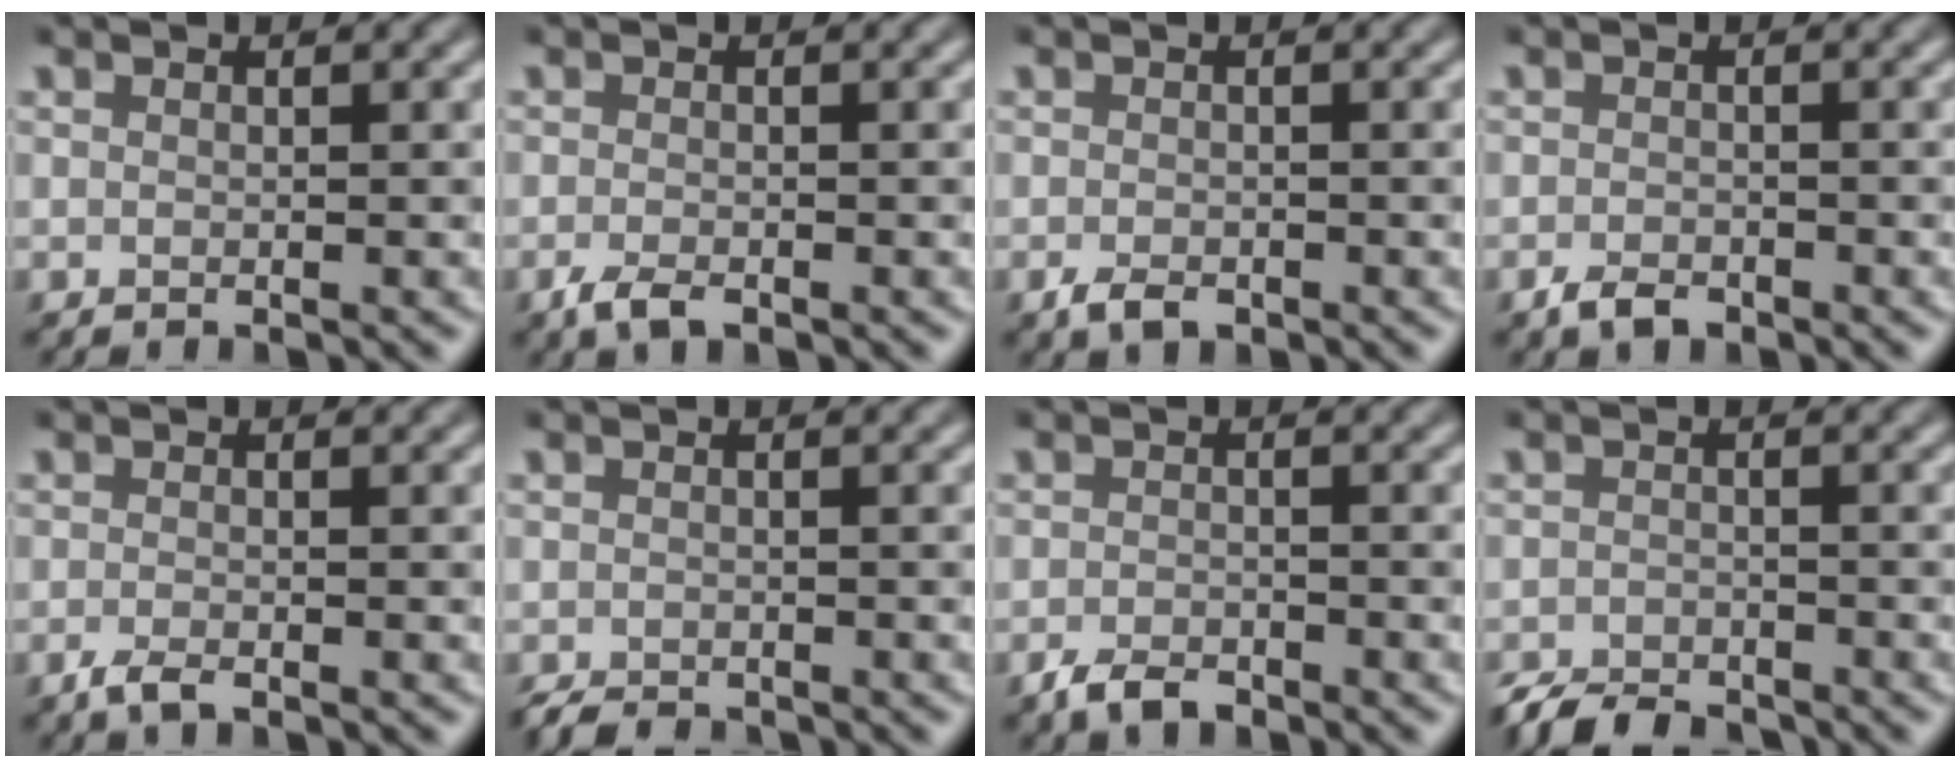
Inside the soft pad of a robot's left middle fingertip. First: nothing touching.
{"total": 1.9, "force": [-1.2, 0.6, 1.3], "torque": [-0.028, -0.004, -0.024]}
{"total": 1.6, "force": [-1.0, 0.9, 0.9], "torque": [-0.021, -0.003, -0.018]}
{"total": 1.6, "force": [-1.2, 0.8, 0.8], "torque": [-0.016, 0.000, -0.024]}
{"total": 1.5, "force": [-1.0, 0.4, 1.0], "torque": [-0.021, -0.002, -0.020]}
{"total": 2.0, "force": [-1.9, 0.4, 0.5], "torque": [-0.005, -0.006, -0.032]}
{"total": 2.1, "force": [-1.6, 0.9, 1.0], "torque": [-0.020, 0.000, -0.034]}
{"total": 3.5, "force": [-3.3, 0.9, 0.8], "torque": [-0.012, -0.007, -0.064]}